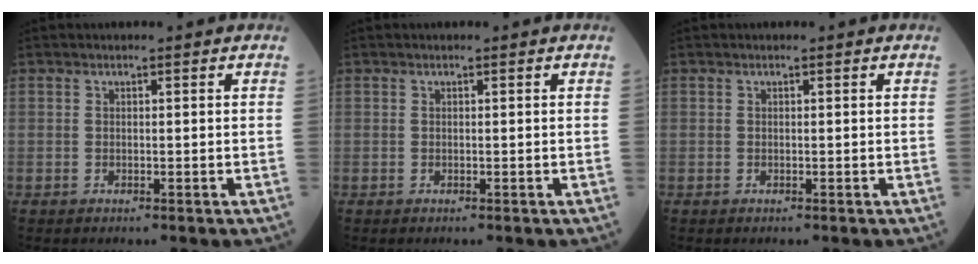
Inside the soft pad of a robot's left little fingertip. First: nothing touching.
{"total": 0.0}
{"total": 0.0}